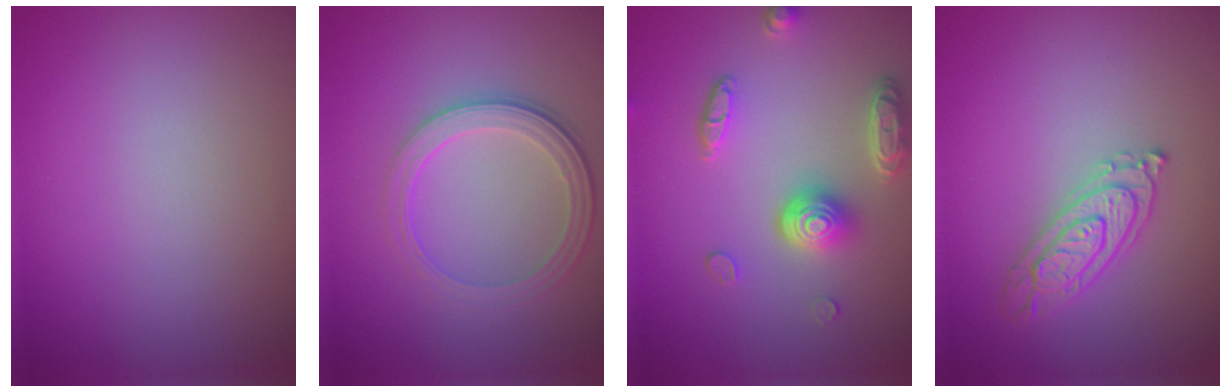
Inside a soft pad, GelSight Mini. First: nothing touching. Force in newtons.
{"total": 4.0, "press": 2.9, "slide": 2.7}
{"total": 4.9, "press": 3.7, "slide": 3.2}
{"total": 3.0, "press": 2.9, "slide": 0.7}